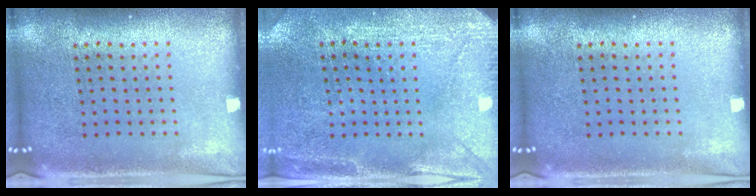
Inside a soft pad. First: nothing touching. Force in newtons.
{"total": 2.8, "press": 2.7, "slide": 0.9}
{"total": 0.0}